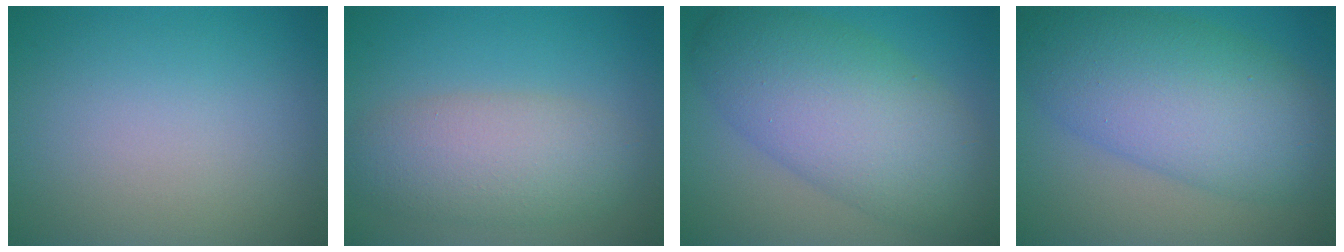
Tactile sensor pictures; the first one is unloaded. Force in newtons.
{"total": 5.4, "press": 5.4, "slide": 0.4}
{"total": 9.6, "press": 9.6, "slide": 0.2}
{"total": 10.4, "press": 10.4, "slide": 0.1}